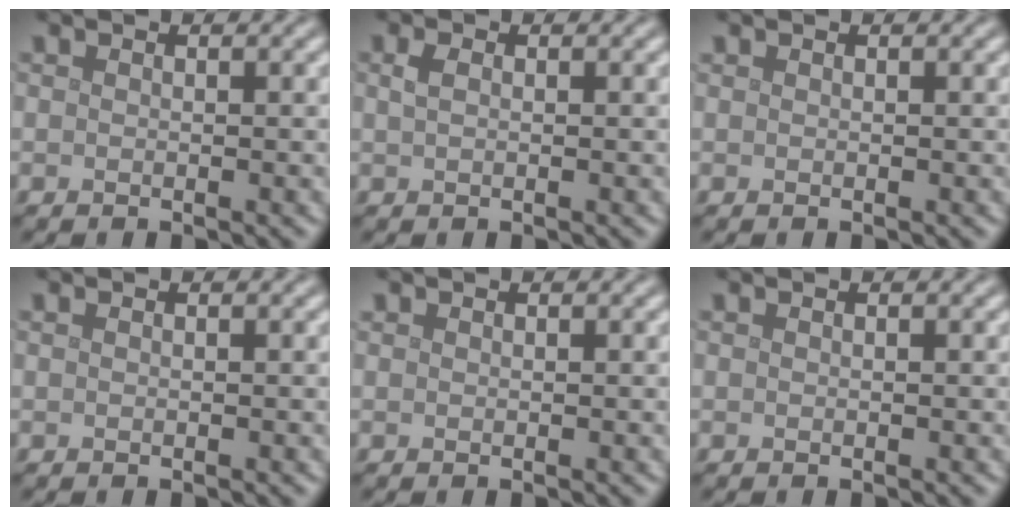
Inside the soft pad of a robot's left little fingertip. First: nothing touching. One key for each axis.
{"total": 1.0, "fx": 0.3, "fy": 0.6, "fz": 0.7, "tx": -0.017, "ty": 0.002, "tz": 0.005}
{"total": 0.0}
{"total": 0.0}
{"total": 0.0}
{"total": 0.0}